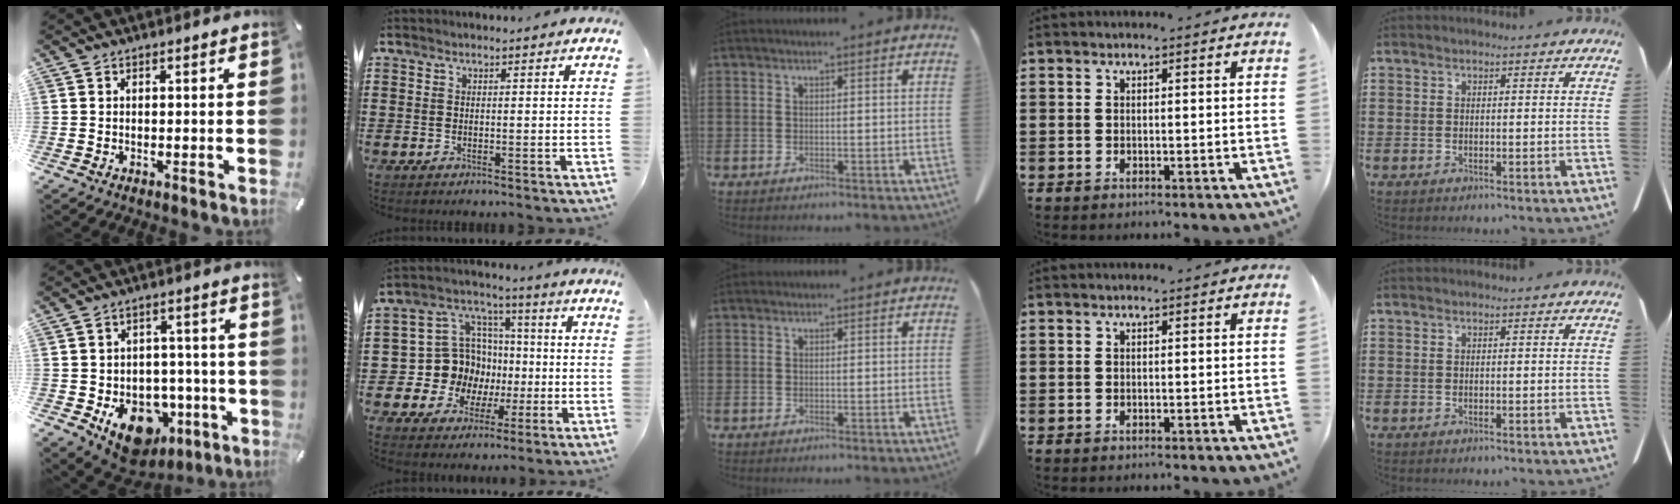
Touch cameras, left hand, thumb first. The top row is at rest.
{"thumb": {"total": 13.0, "force": [-6.3, 9.4, 6.3], "torque": [-0.085, 0.033, -0.100]}, "index": {"total": 11.4, "force": [-0.9, 11.0, 2.9], "torque": [-0.108, -0.003, -0.008]}}